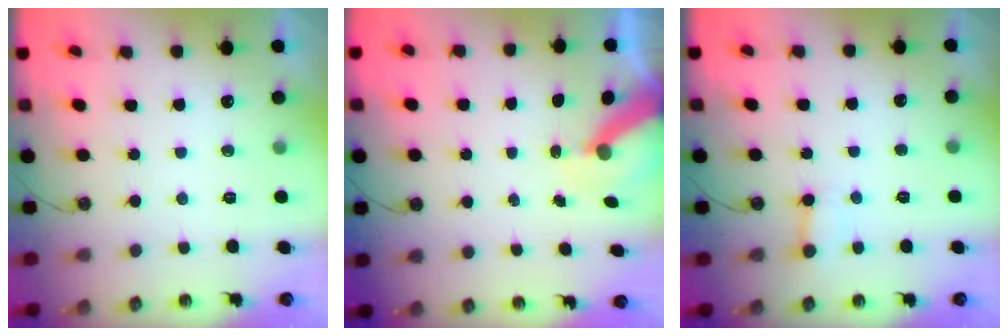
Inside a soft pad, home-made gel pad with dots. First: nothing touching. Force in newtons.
{"total": 7.5, "press": 7.4, "slide": 0.9}
{"total": 2.7, "press": 2.7, "slide": 0.5}